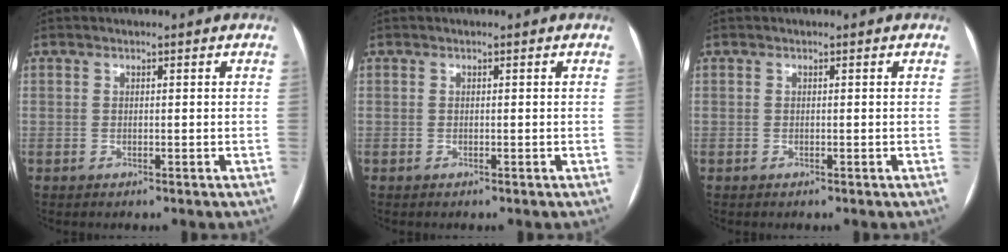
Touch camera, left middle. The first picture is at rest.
{"total": 0.0}
{"total": 0.0}